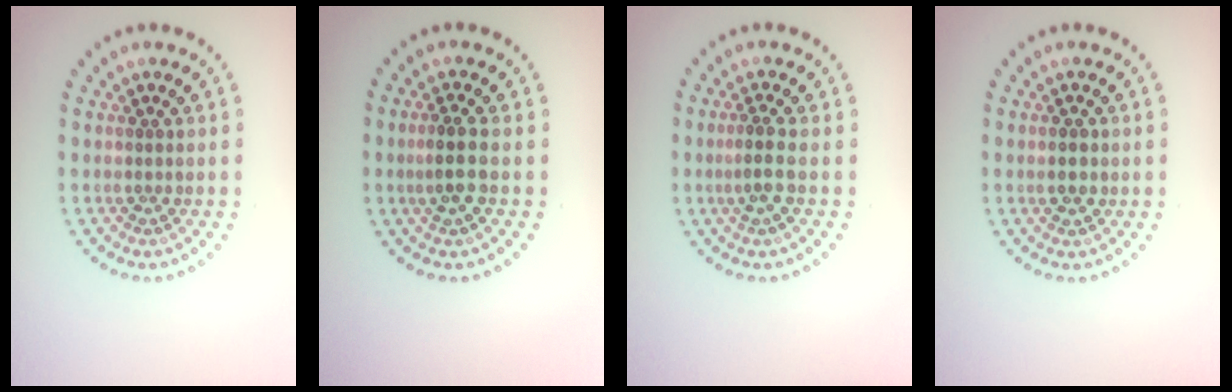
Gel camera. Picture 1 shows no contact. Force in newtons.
{"total": 2.4, "press": 2.2, "slide": 1.0}
{"total": 1.8, "press": 1.5, "slide": 0.9}
{"total": 2.1, "press": 2.1, "slide": 0.1}